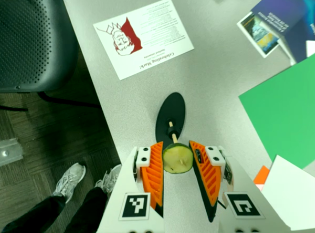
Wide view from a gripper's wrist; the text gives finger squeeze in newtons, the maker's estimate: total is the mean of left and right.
{"total": 8.6, "left": 8.7, "right": 8.5}